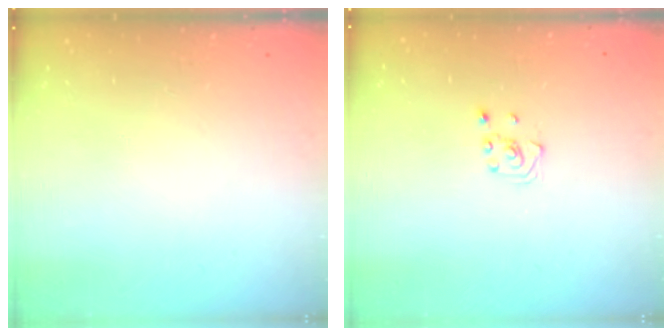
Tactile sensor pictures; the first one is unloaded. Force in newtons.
{"total": 2.6, "press": 2.4, "slide": 1.0}